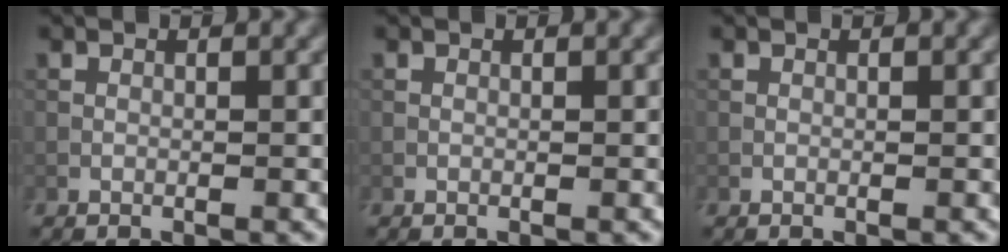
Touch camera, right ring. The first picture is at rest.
{"total": 0.0}
{"total": 0.0}